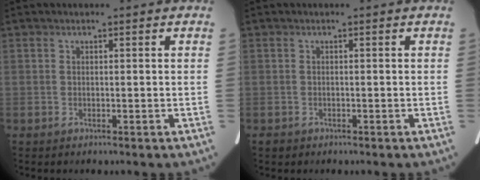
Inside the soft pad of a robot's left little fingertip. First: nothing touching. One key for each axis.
{"total": 0.7, "fx": -0.5, "fy": 0.5, "fz": 0.1, "tx": -0.008, "ty": 0.002, "tz": -0.007}